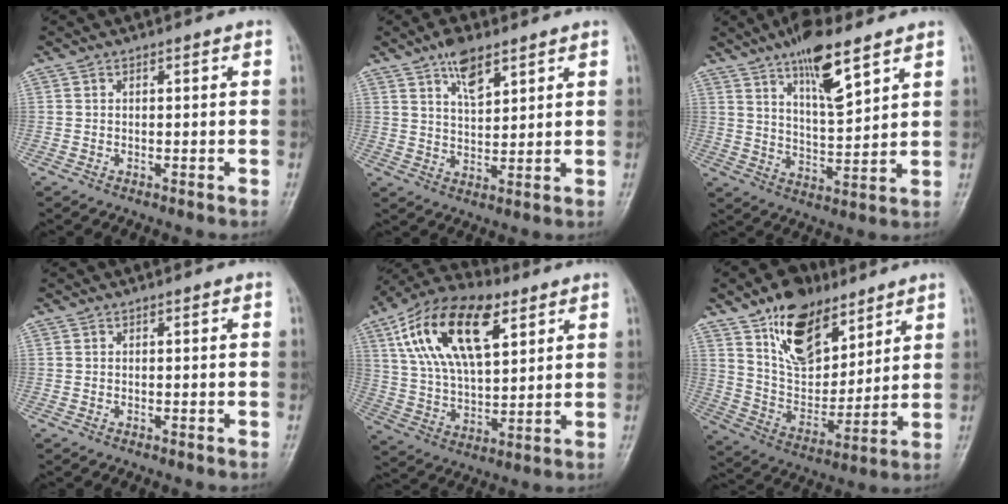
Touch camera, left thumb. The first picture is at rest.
{"total": 6.9, "force": [4.4, 2.9, 4.5], "torque": [-0.063, -0.024, 0.076]}
{"total": 12.0, "force": [7.5, 3.4, 8.7], "torque": [-0.132, -0.043, 0.131]}
{"total": 0.0}
{"total": 20.9, "force": [8.8, 10.3, 15.9], "torque": [-0.270, -0.009, 0.159]}
{"total": 17.0, "force": [10.4, 9.6, 9.4], "torque": [-0.111, -0.054, 0.194]}